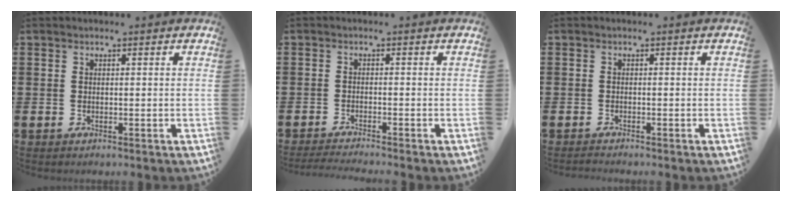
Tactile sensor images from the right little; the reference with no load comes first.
{"total": 1.4, "force": [-1.3, -0.2, 0.5], "torque": [-0.007, 0.002, -0.025]}
{"total": 0.5, "force": [-0.5, 0.0, 0.1], "torque": [-0.001, -0.003, -0.011]}